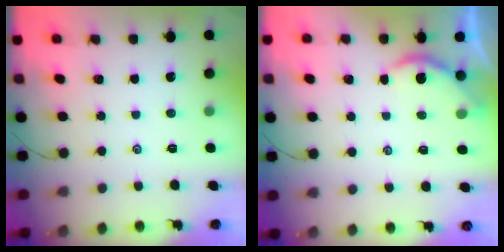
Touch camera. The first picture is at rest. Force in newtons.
{"total": 2.2, "press": 2.2, "slide": 0.2}